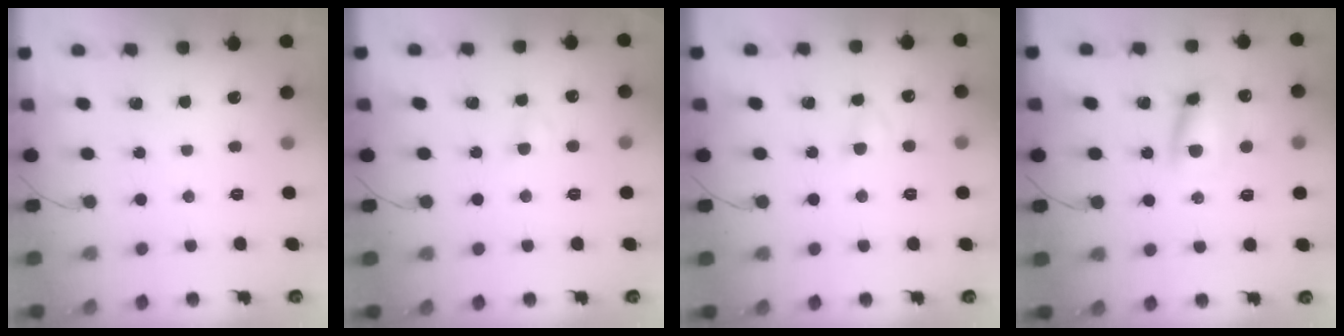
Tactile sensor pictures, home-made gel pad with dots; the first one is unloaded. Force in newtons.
{"total": 2.2, "press": 2.0, "slide": 0.8}
{"total": 2.9, "press": 2.6, "slide": 1.1}
{"total": 10.6, "press": 10.5, "slide": 1.4}